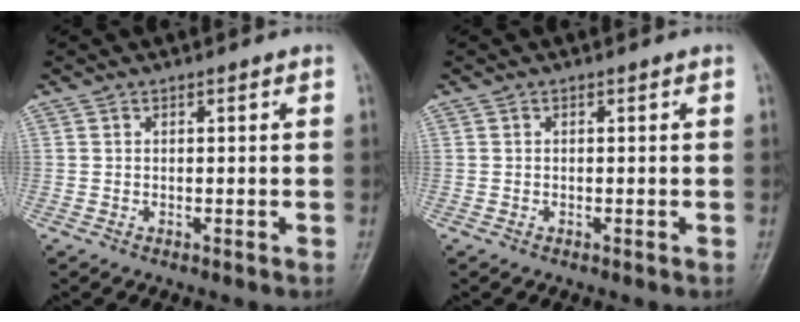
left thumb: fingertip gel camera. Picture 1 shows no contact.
{"total": 0.0}